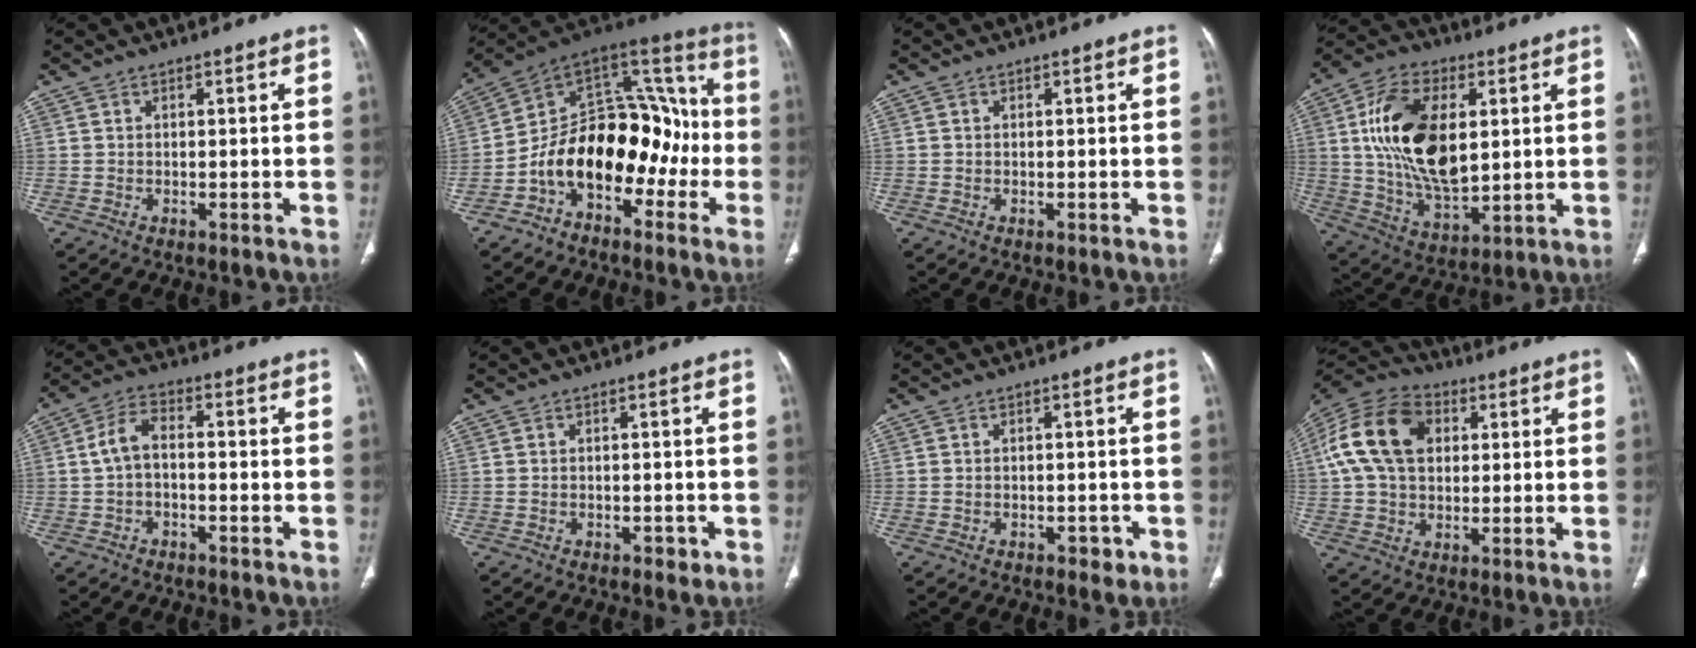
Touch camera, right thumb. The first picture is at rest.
{"total": 20.2, "force": [-6.0, 12.7, 14.5], "torque": [-0.181, 0.100, -0.103]}
{"total": 0.0}
{"total": 19.9, "force": [3.7, 11.1, 16.0], "torque": [-0.278, -0.012, 0.071]}
{"total": 5.9, "force": [-0.8, 3.4, 4.7], "torque": [-0.087, 0.023, -0.025]}
{"total": 1.8, "force": [-1.0, 1.1, 1.1], "torque": [-0.013, 0.006, -0.011]}
{"total": 2.5, "force": [-1.3, 1.5, 1.4], "torque": [-0.013, 0.007, -0.013]}
{"total": 17.1, "force": [3.6, 11.9, 11.6], "torque": [-0.218, 0.019, 0.056]}